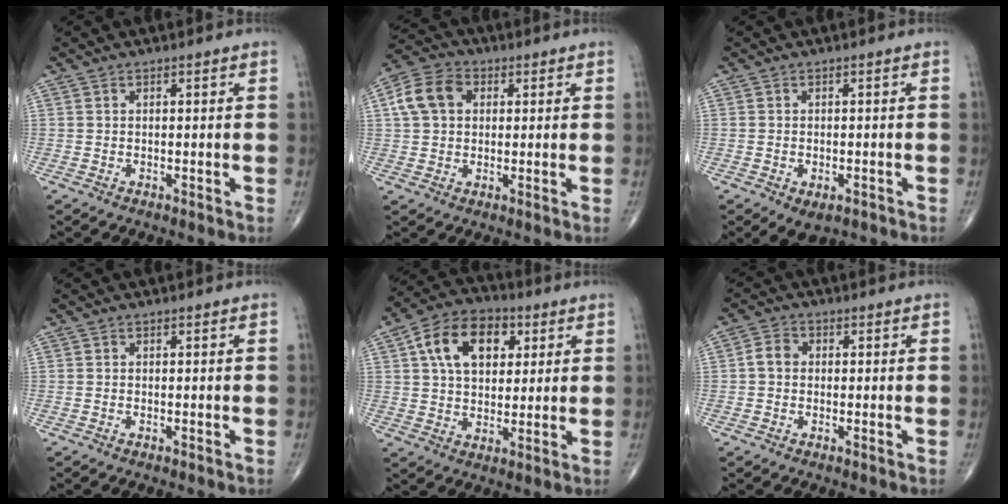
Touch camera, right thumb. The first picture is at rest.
{"total": 8.6, "force": [2.0, 6.5, 5.3], "torque": [-0.095, 0.016, 0.029]}
{"total": 4.0, "force": [-2.1, 2.3, 2.6], "torque": [-0.035, 0.005, -0.025]}
{"total": 0.0}
{"total": 13.9, "force": [4.5, 9.1, 9.5], "torque": [-0.131, 0.003, 0.070]}
{"total": 3.3, "force": [0.0, 2.7, 1.9], "torque": [-0.029, 0.011, -0.007]}